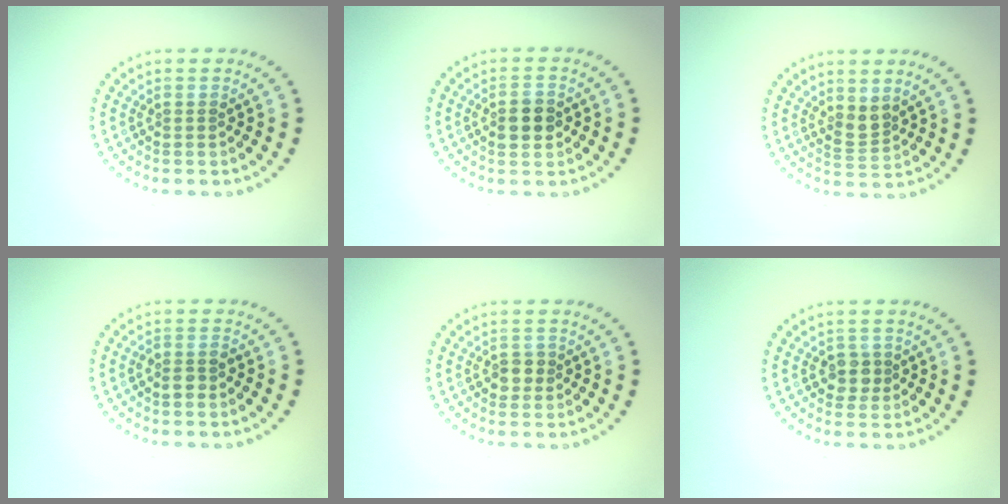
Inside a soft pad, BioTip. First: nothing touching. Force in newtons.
{"total": 2.9, "press": 2.9, "slide": 0.2}
{"total": 2.0, "press": 1.6, "slide": 1.2}
{"total": 1.4, "press": 1.3, "slide": 0.5}
{"total": 1.6, "press": 1.5, "slide": 0.5}
{"total": 1.9, "press": 1.8, "slide": 0.7}